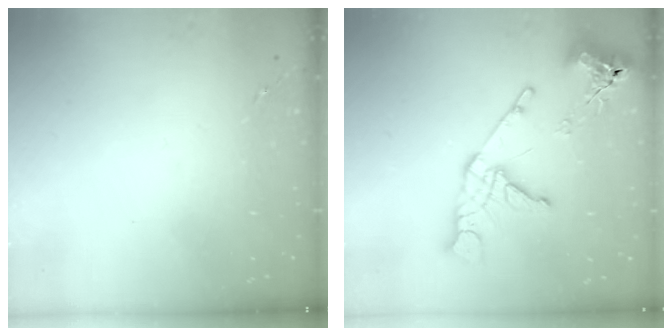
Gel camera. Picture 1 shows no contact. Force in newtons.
{"total": 14.1, "press": 14.0, "slide": 1.6}